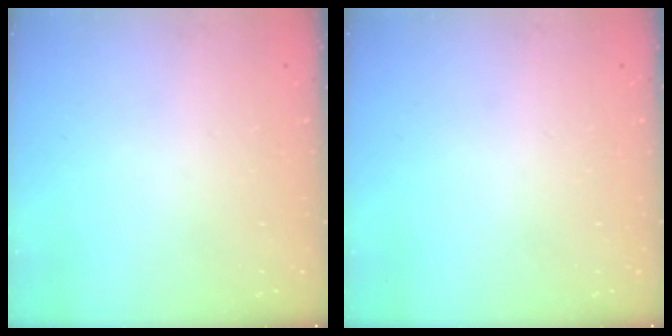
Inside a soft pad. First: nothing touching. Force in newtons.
{"total": 0.0}